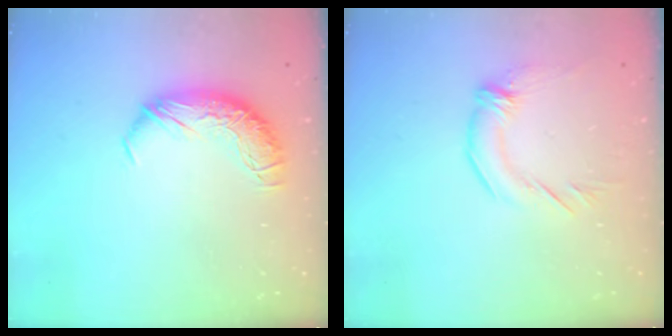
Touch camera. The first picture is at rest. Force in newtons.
{"total": 1.6, "press": 0.0, "slide": 1.6}